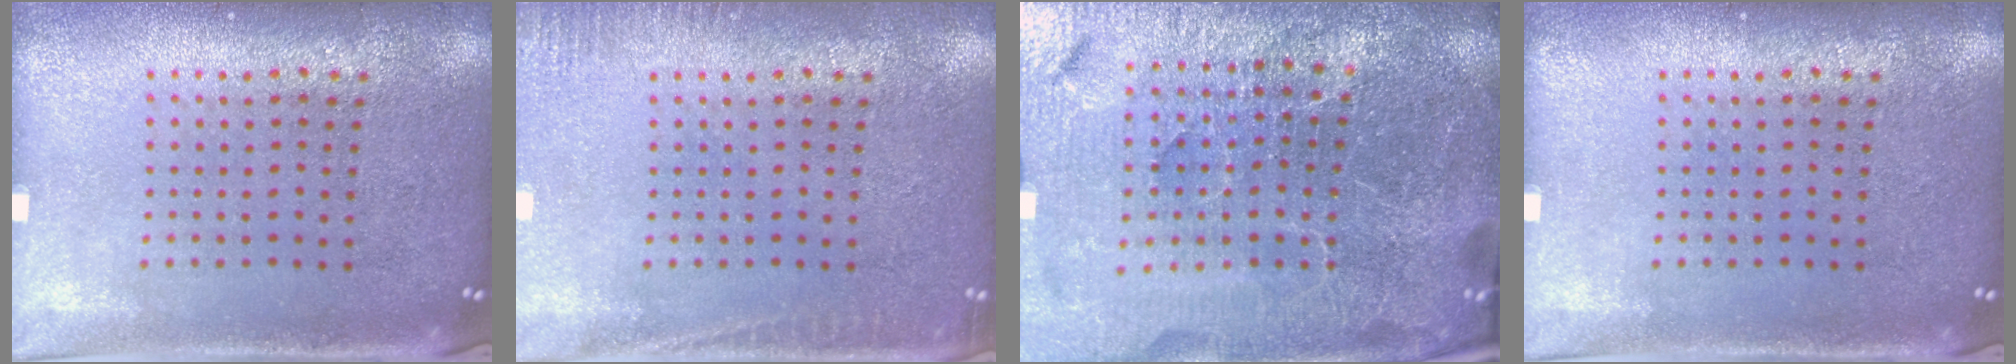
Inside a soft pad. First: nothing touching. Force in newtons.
{"total": 1.9, "press": 1.9, "slide": 0.4}
{"total": 6.7, "press": 5.8, "slide": 3.3}
{"total": 0.0}